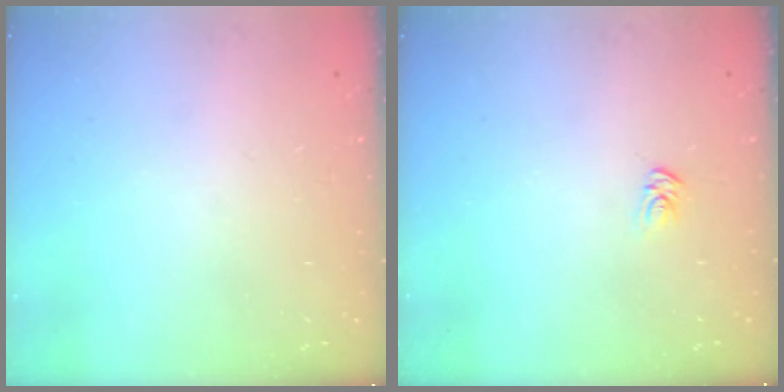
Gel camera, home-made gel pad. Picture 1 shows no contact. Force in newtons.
{"total": 2.5, "press": 2.5, "slide": 0.1}